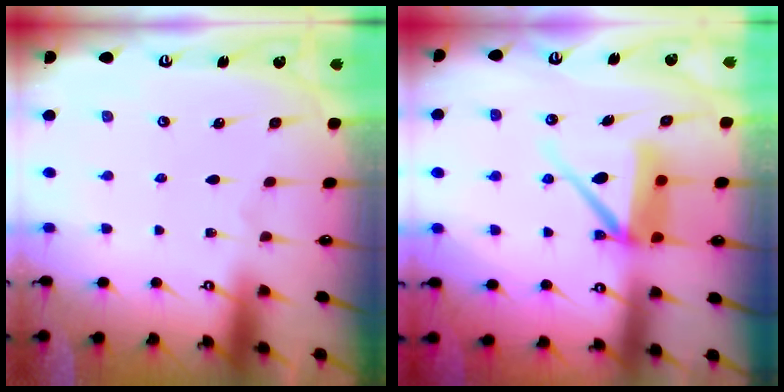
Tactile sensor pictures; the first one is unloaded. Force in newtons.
{"total": 10.0, "press": 10.0, "slide": 1.2}